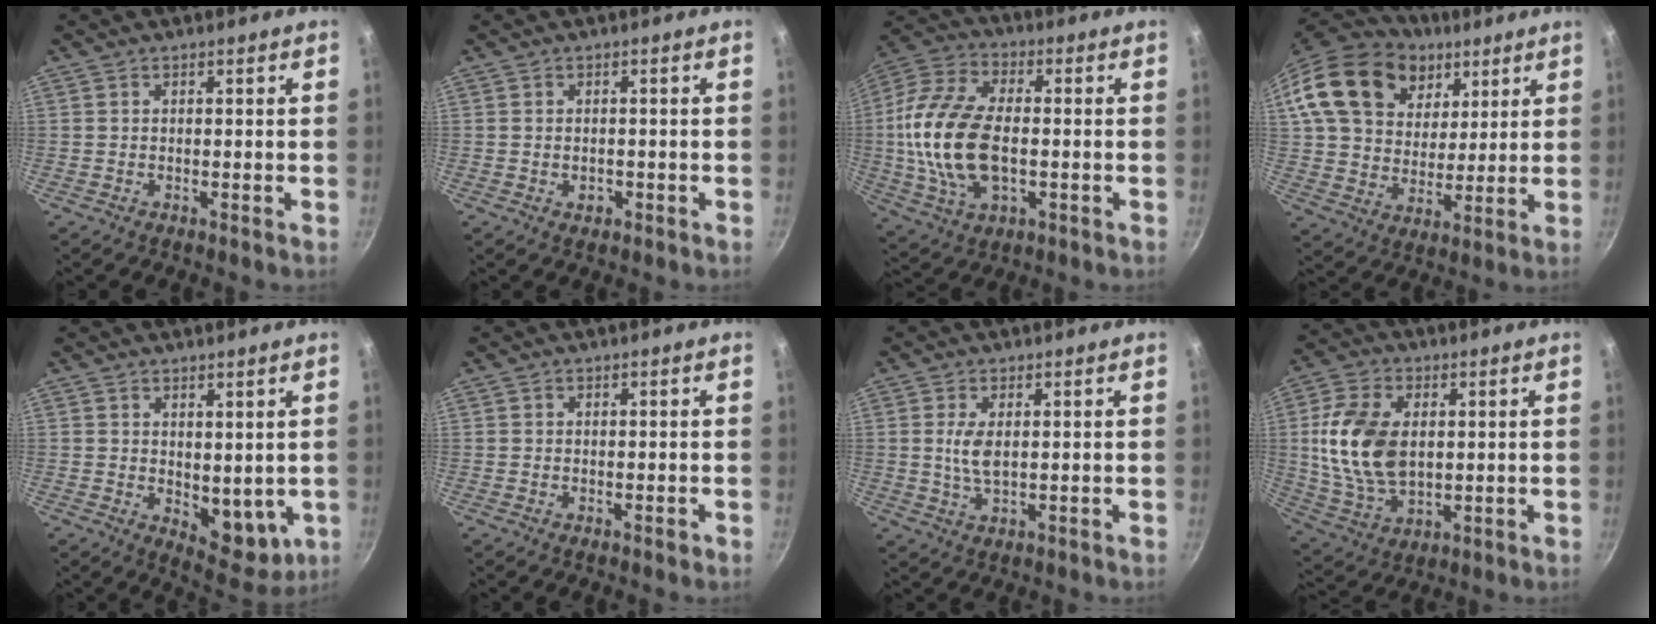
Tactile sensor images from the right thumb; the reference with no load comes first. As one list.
[{"total": 1.8, "force": [-0.6, 1.3, 1.1], "torque": [-0.015, 0.002, -0.009]}, {"total": 19.3, "force": [-1.2, 11.2, 15.7], "torque": [-0.309, 0.020, -0.027]}, {"total": 23.4, "force": [10.4, 17.1, 12.2], "torque": [-0.210, -0.004, 0.184]}, {"total": 8.3, "force": [0.8, 4.9, 6.7], "torque": [-0.066, -0.026, 0.025]}, {"total": 0.6, "force": [-0.3, 0.4, 0.4], "torque": [-0.002, 0.004, -0.005]}, {"total": 4.1, "force": [0.7, 1.7, 3.6], "torque": [-0.074, -0.007, 0.016]}, {"total": 15.3, "force": [1.8, 9.7, 11.7], "torque": [-0.209, -0.009, 0.041]}]